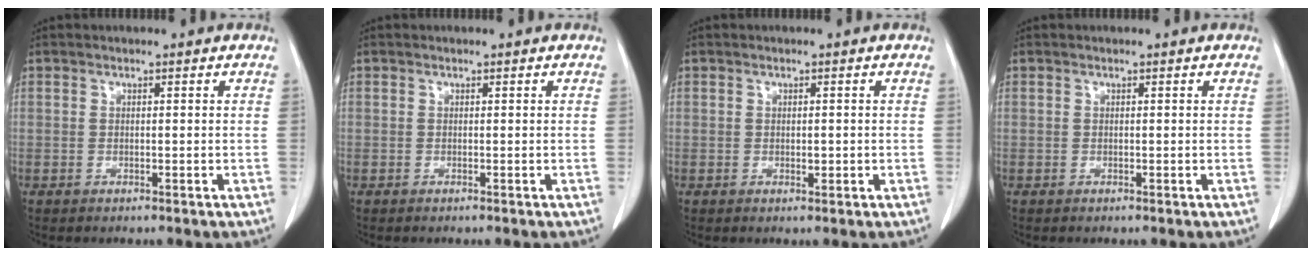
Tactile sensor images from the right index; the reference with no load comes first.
{"total": 0.0}
{"total": 1.1, "force": [-0.2, 0.5, 0.9], "torque": [-0.016, -0.001, 0.000]}
{"total": 0.0}